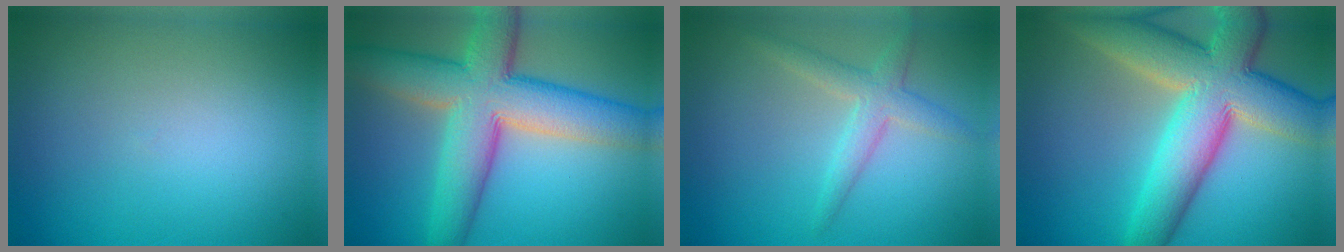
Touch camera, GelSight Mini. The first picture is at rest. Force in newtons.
{"total": 10.6, "press": 10.6, "slide": 0.5}
{"total": 2.7, "press": 2.7, "slide": 0.2}
{"total": 11.8, "press": 11.7, "slide": 0.9}